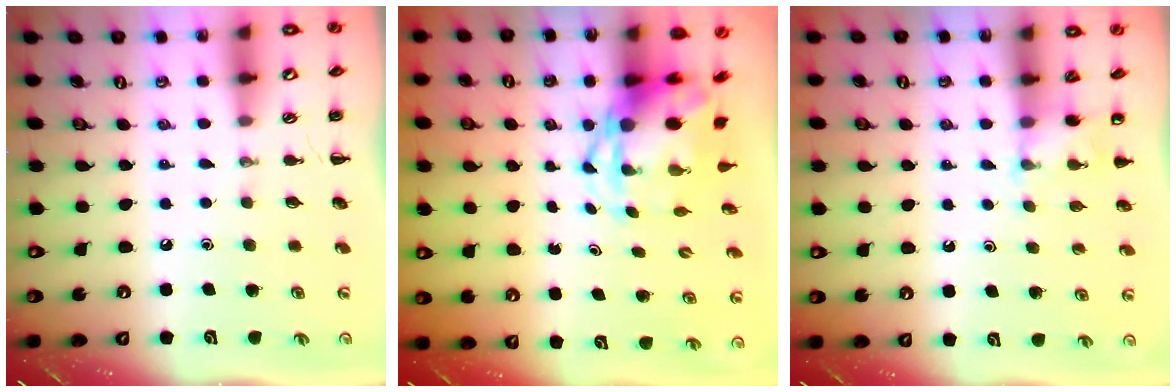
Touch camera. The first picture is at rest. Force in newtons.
{"total": 4.8, "press": 4.6, "slide": 1.2}
{"total": 3.7, "press": 3.5, "slide": 1.1}